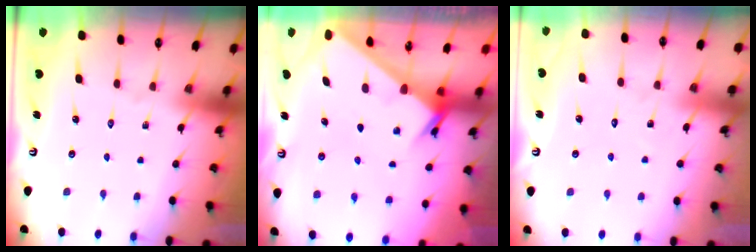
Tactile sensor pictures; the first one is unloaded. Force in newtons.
{"total": 2.2, "press": 2.2, "slide": 0.2}
{"total": 6.4, "press": 6.4, "slide": 0.6}